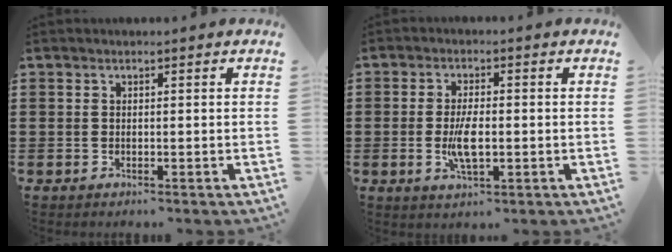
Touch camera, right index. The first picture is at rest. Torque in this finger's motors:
{"motor_torque": [1.83, 0.31, 0.70, 0.17]}